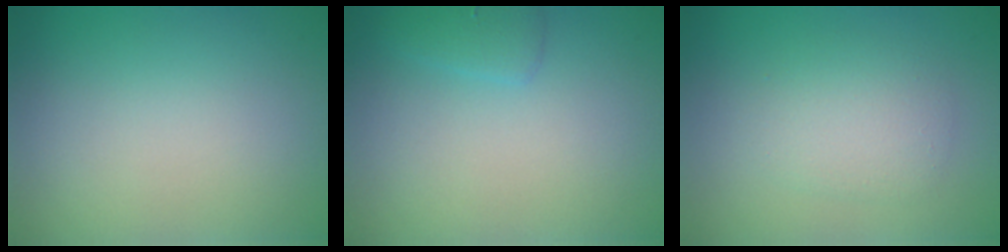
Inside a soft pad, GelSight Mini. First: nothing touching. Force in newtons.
{"total": 1.4, "press": 1.4, "slide": 0.2}
{"total": 2.9, "press": 2.9, "slide": 0.1}